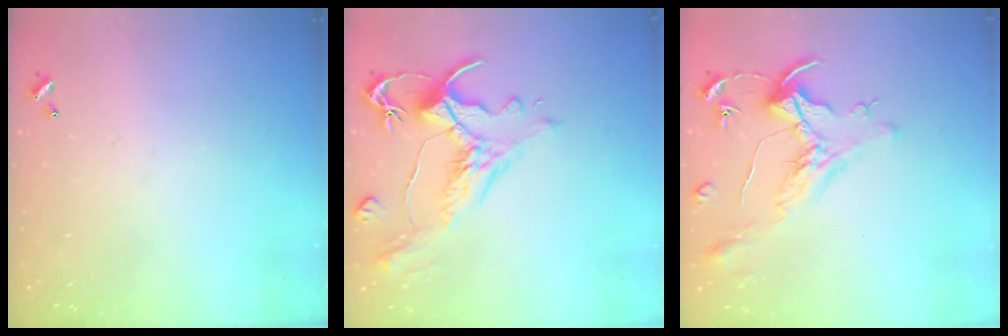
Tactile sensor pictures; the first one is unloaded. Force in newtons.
{"total": 1.6, "press": 0.6, "slide": 1.5}
{"total": 1.5, "press": 1.3, "slide": 0.7}